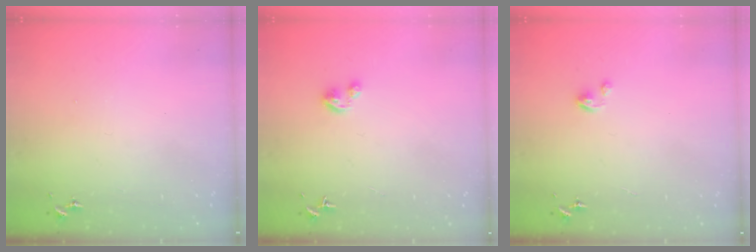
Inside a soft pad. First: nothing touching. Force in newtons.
{"total": 2.8, "press": 2.8, "slide": 0.2}
{"total": 3.3, "press": 3.3, "slide": 0.2}